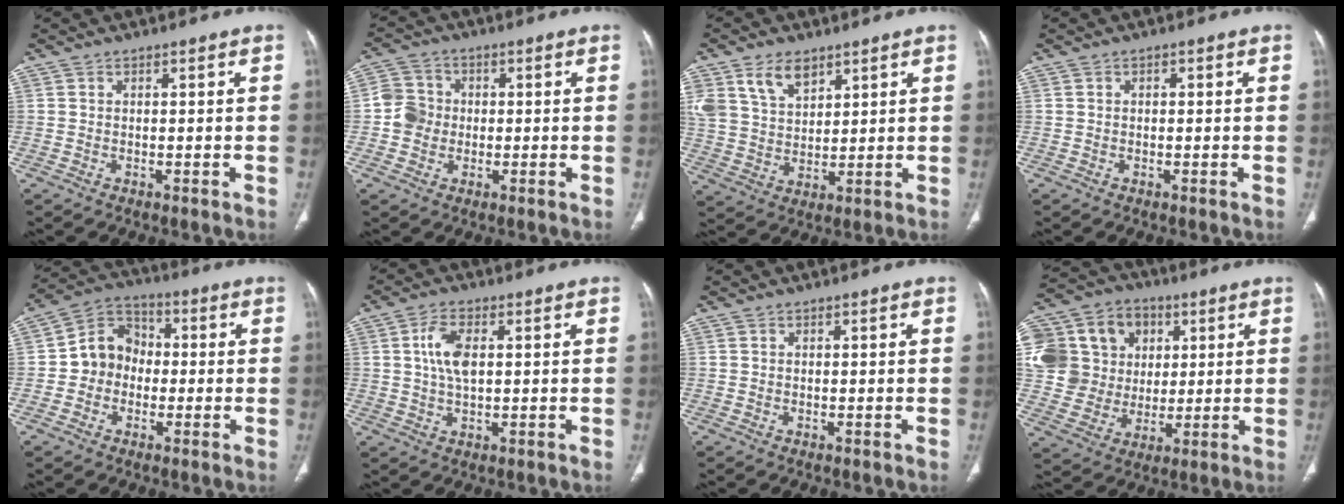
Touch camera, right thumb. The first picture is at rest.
{"total": 5.9, "force": [-0.4, 5.5, 2.1], "torque": [-0.022, 0.012, -0.014]}
{"total": 10.3, "force": [6.0, 6.5, 5.3], "torque": [-0.088, -0.019, 0.127]}
{"total": 0.6, "force": [0.1, 0.4, 0.4], "torque": [-0.001, 0.001, 0.001]}
{"total": 8.9, "force": [-1.0, 7.7, 4.3], "torque": [-0.044, 0.033, -0.035]}
{"total": 6.0, "force": [1.2, 3.0, 5.1], "torque": [-0.107, 0.003, 0.022]}
{"total": 0.0}
{"total": 22.2, "force": [5.3, 19.1, 10.0], "torque": [-0.194, 0.040, 0.109]}